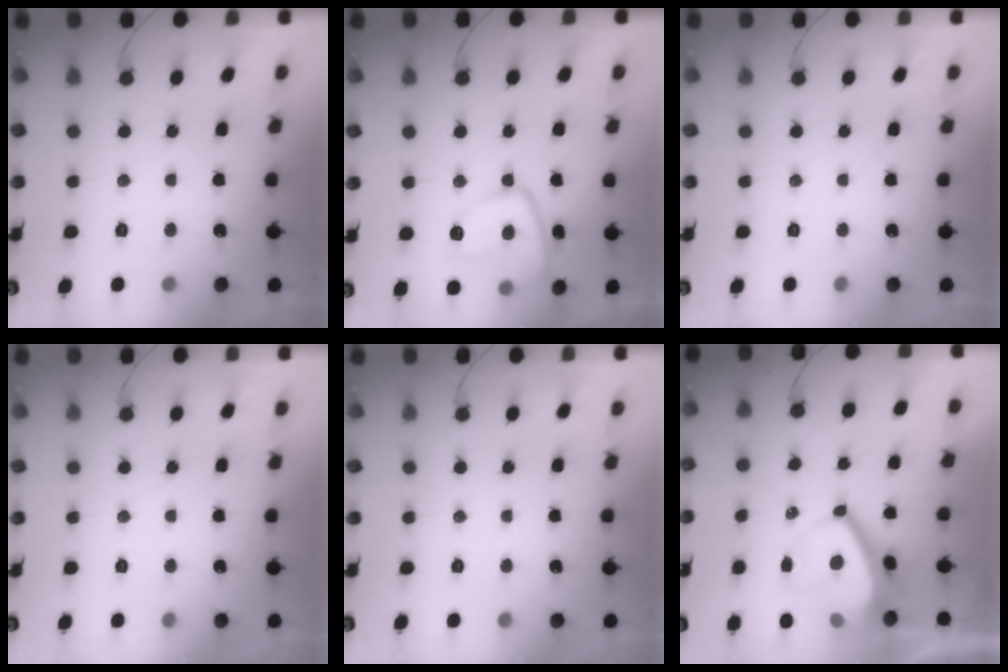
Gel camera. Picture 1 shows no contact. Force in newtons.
{"total": 10.8, "press": 10.8, "slide": 1.3}
{"total": 0.0}
{"total": 0.0}
{"total": 0.0}
{"total": 7.1, "press": 7.1, "slide": 0.6}